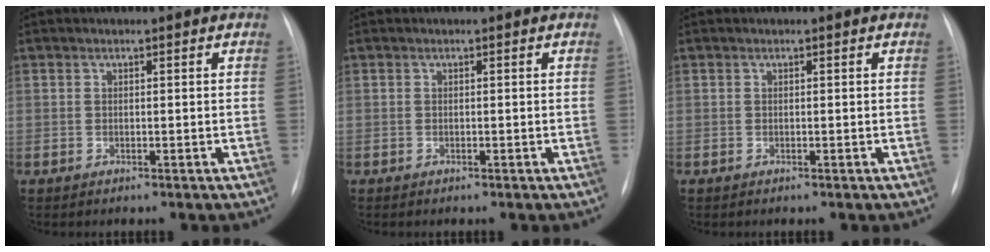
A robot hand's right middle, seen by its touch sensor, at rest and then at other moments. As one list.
[{"total": 0.0}, {"total": 0.0}]